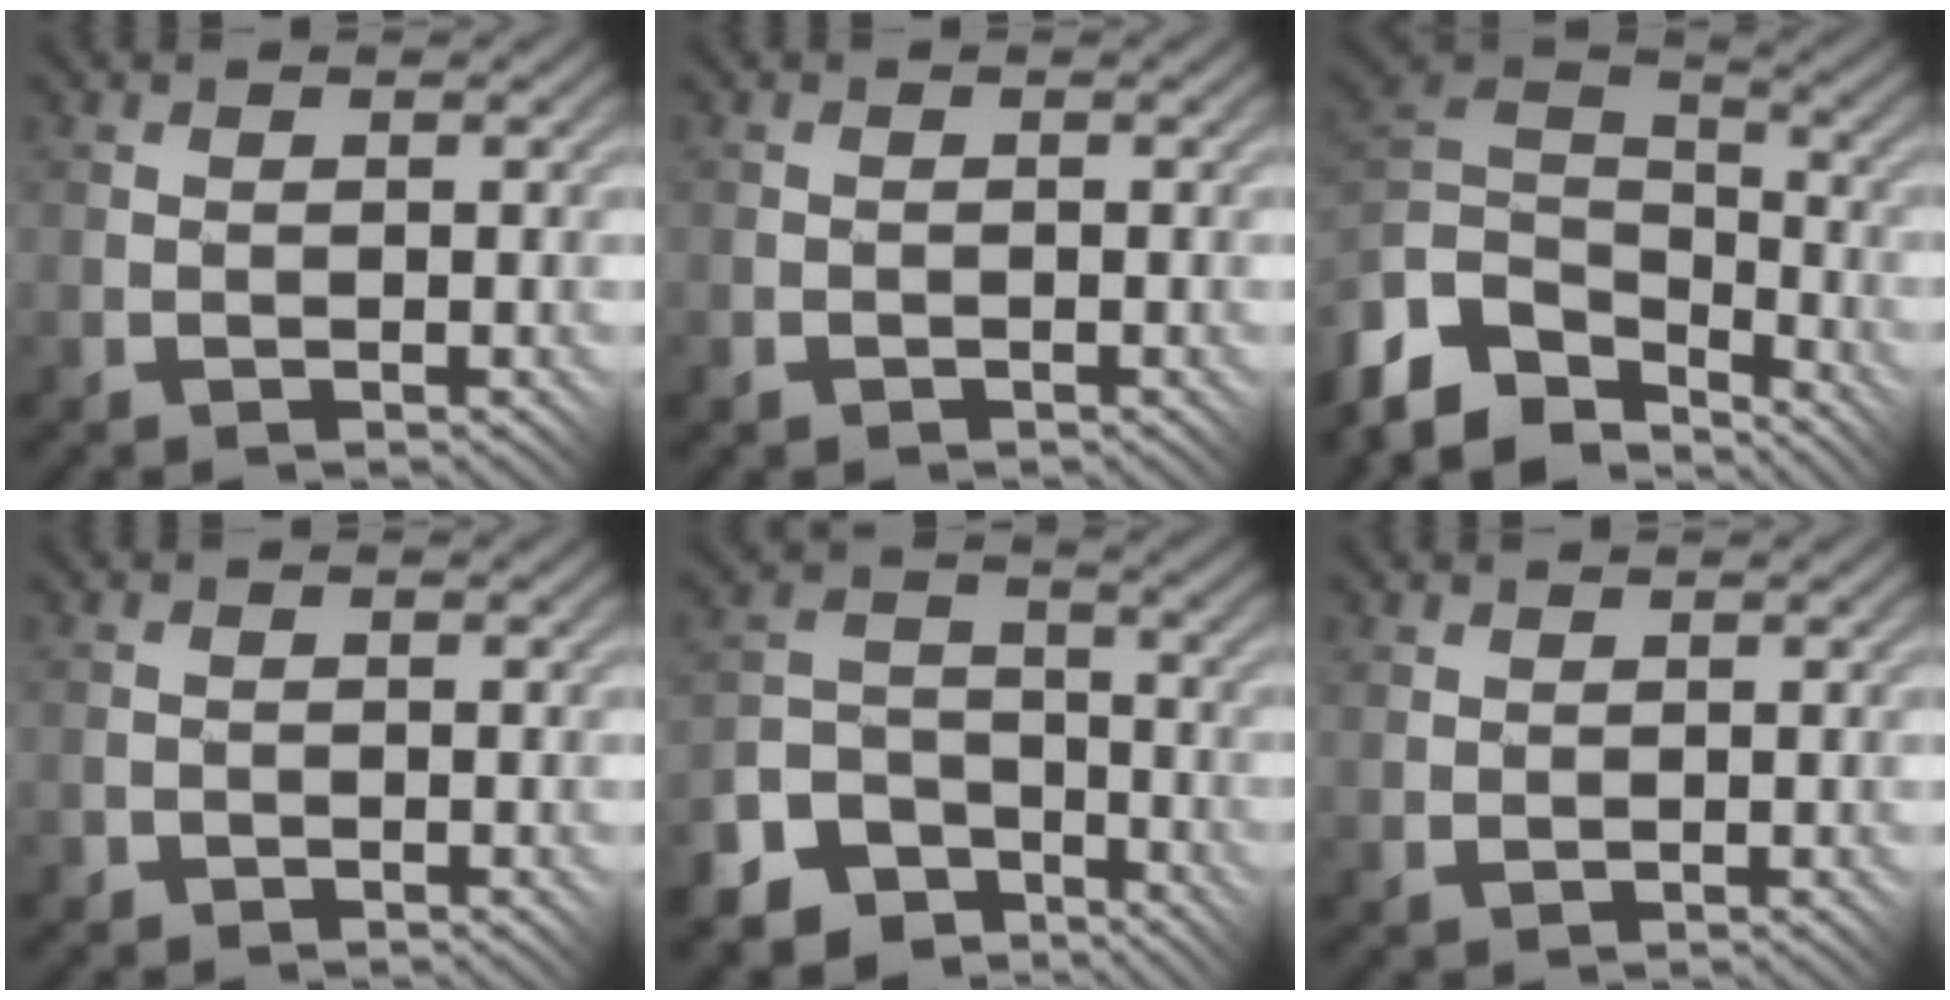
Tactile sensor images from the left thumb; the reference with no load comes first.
{"total": 0.7, "force": [-0.5, 0.5, -0.1], "torque": [0.004, -0.002, -0.010]}
{"total": 10.8, "force": [-7.0, 6.4, 5.1], "torque": [-0.151, 0.003, -0.131]}
{"total": 1.1, "force": [-0.6, 0.8, -0.4], "torque": [0.014, 0.006, -0.012]}
{"total": 10.3, "force": [-6.9, 7.0, 3.0], "torque": [-0.093, -0.015, -0.117]}
{"total": 1.2, "force": [0.9, 0.8, 0.3], "torque": [-0.014, -0.002, 0.018]}